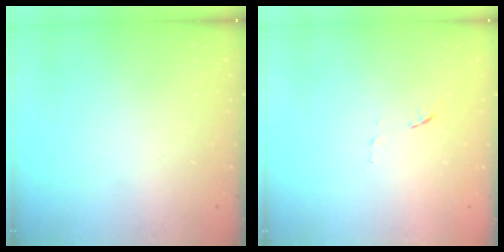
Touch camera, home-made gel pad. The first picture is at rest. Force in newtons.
{"total": 5.0, "press": 5.0, "slide": 0.6}